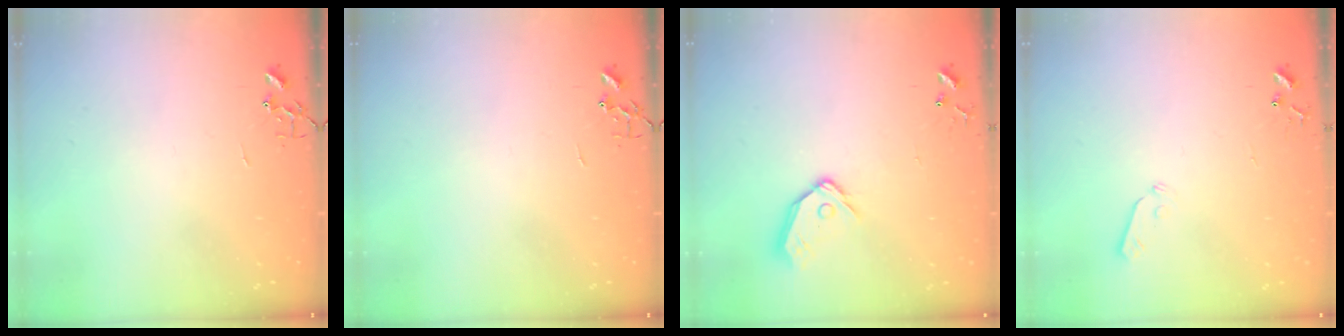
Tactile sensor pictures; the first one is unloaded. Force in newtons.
{"total": 0.0}
{"total": 11.5, "press": 11.4, "slide": 1.7}
{"total": 5.8, "press": 5.8, "slide": 0.5}